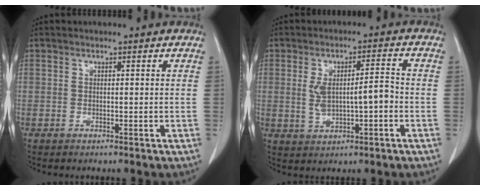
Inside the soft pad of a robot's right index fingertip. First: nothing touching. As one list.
[{"total": 6.8, "force": [-0.5, 2.0, 6.4], "torque": [-0.124, 0.014, 0.000]}]